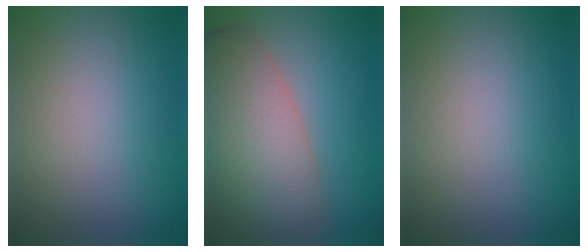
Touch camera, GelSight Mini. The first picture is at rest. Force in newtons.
{"total": 9.3, "press": 9.3, "slide": 0.7}
{"total": 0.0}